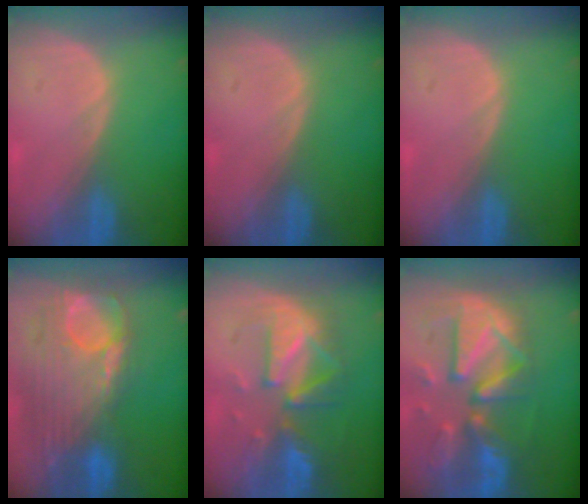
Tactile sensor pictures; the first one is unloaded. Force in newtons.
{"total": 0.0}
{"total": 0.0}
{"total": 12.8, "press": 10.8, "slide": 6.9}
{"total": 8.8, "press": 8.7, "slide": 1.4}
{"total": 12.5, "press": 10.8, "slide": 6.2}